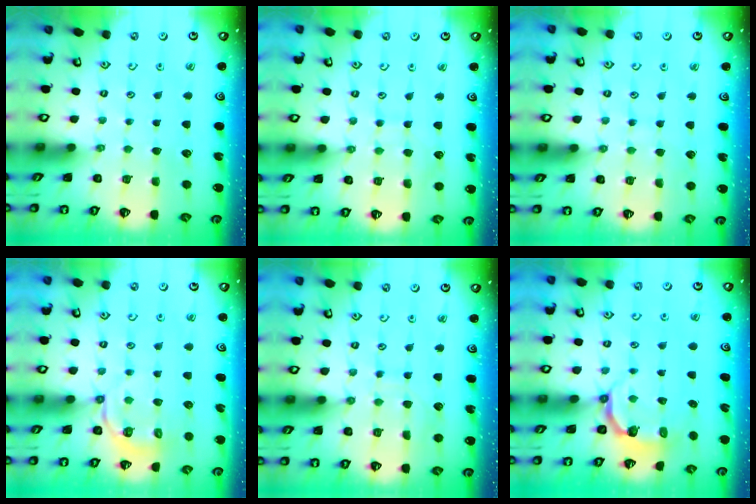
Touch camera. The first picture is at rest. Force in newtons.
{"total": 5.5, "press": 5.5, "slide": 0.5}
{"total": 5.1, "press": 5.1, "slide": 0.6}
{"total": 5.8, "press": 5.5, "slide": 1.9}
{"total": 4.6, "press": 4.5, "slide": 0.5}
{"total": 4.1, "press": 2.4, "slide": 3.3}